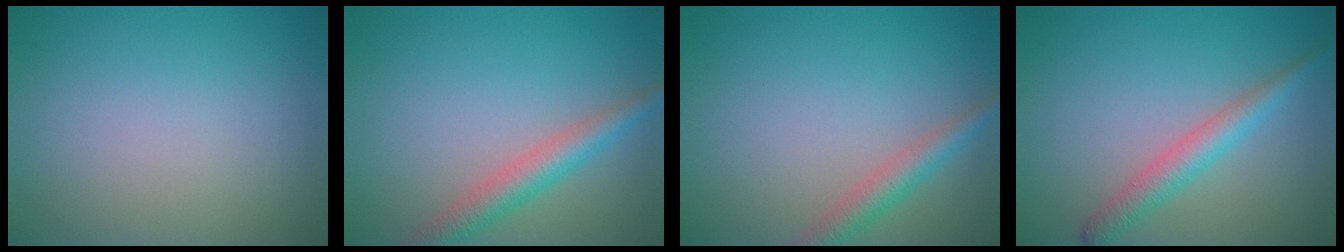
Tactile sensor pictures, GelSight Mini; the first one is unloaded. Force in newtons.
{"total": 3.6, "press": 3.6, "slide": 0.2}
{"total": 2.7, "press": 2.7, "slide": 0.1}
{"total": 2.8, "press": 2.8, "slide": 0.1}